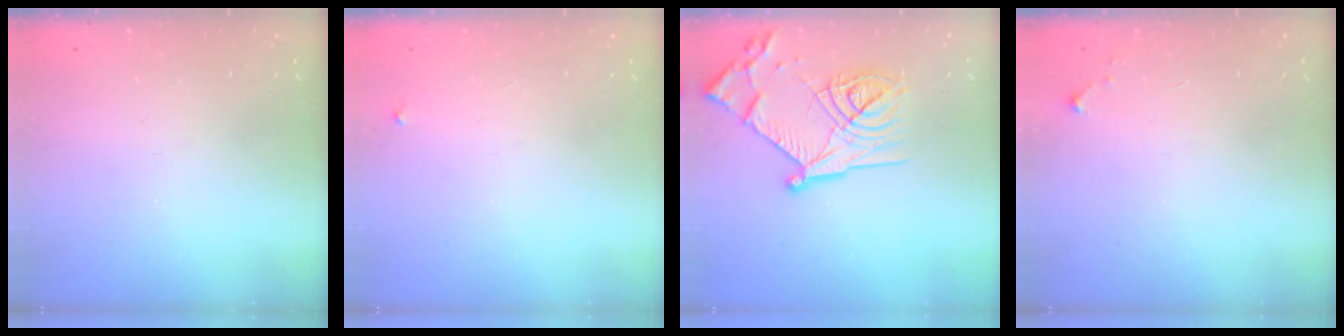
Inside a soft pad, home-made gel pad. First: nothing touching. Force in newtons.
{"total": 2.1, "press": 2.1, "slide": 0.1}
{"total": 21.2, "press": 21.2, "slide": 1.8}
{"total": 2.6, "press": 2.6, "slide": 0.4}